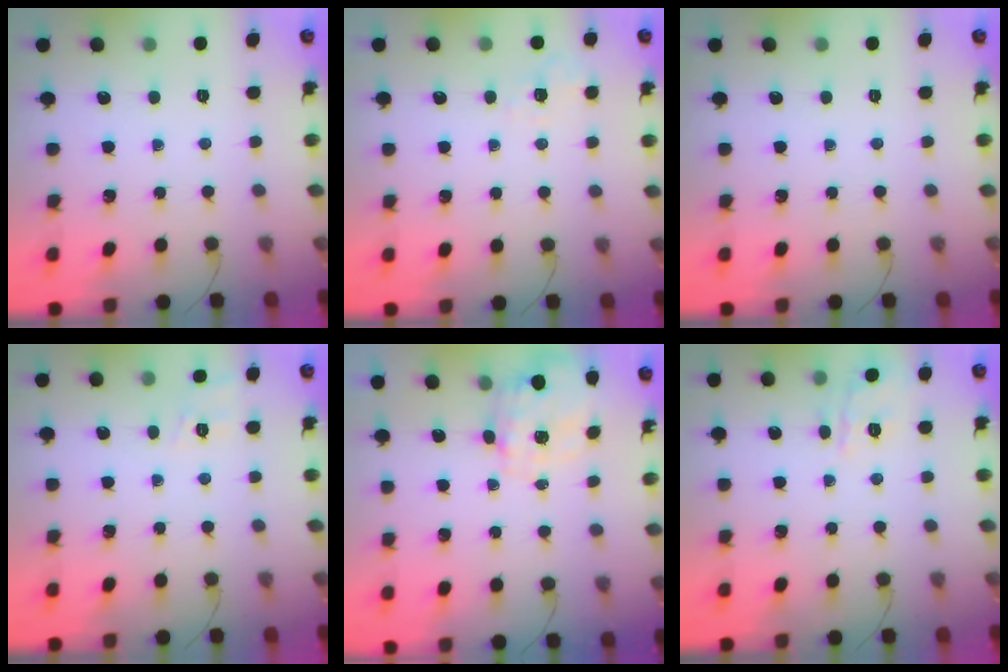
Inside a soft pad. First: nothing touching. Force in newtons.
{"total": 2.4, "press": 1.7, "slide": 1.7}
{"total": 0.0}
{"total": 2.8, "press": 2.2, "slide": 1.7}
{"total": 2.8, "press": 2.6, "slide": 1.0}
{"total": 8.4, "press": 8.4, "slide": 0.7}